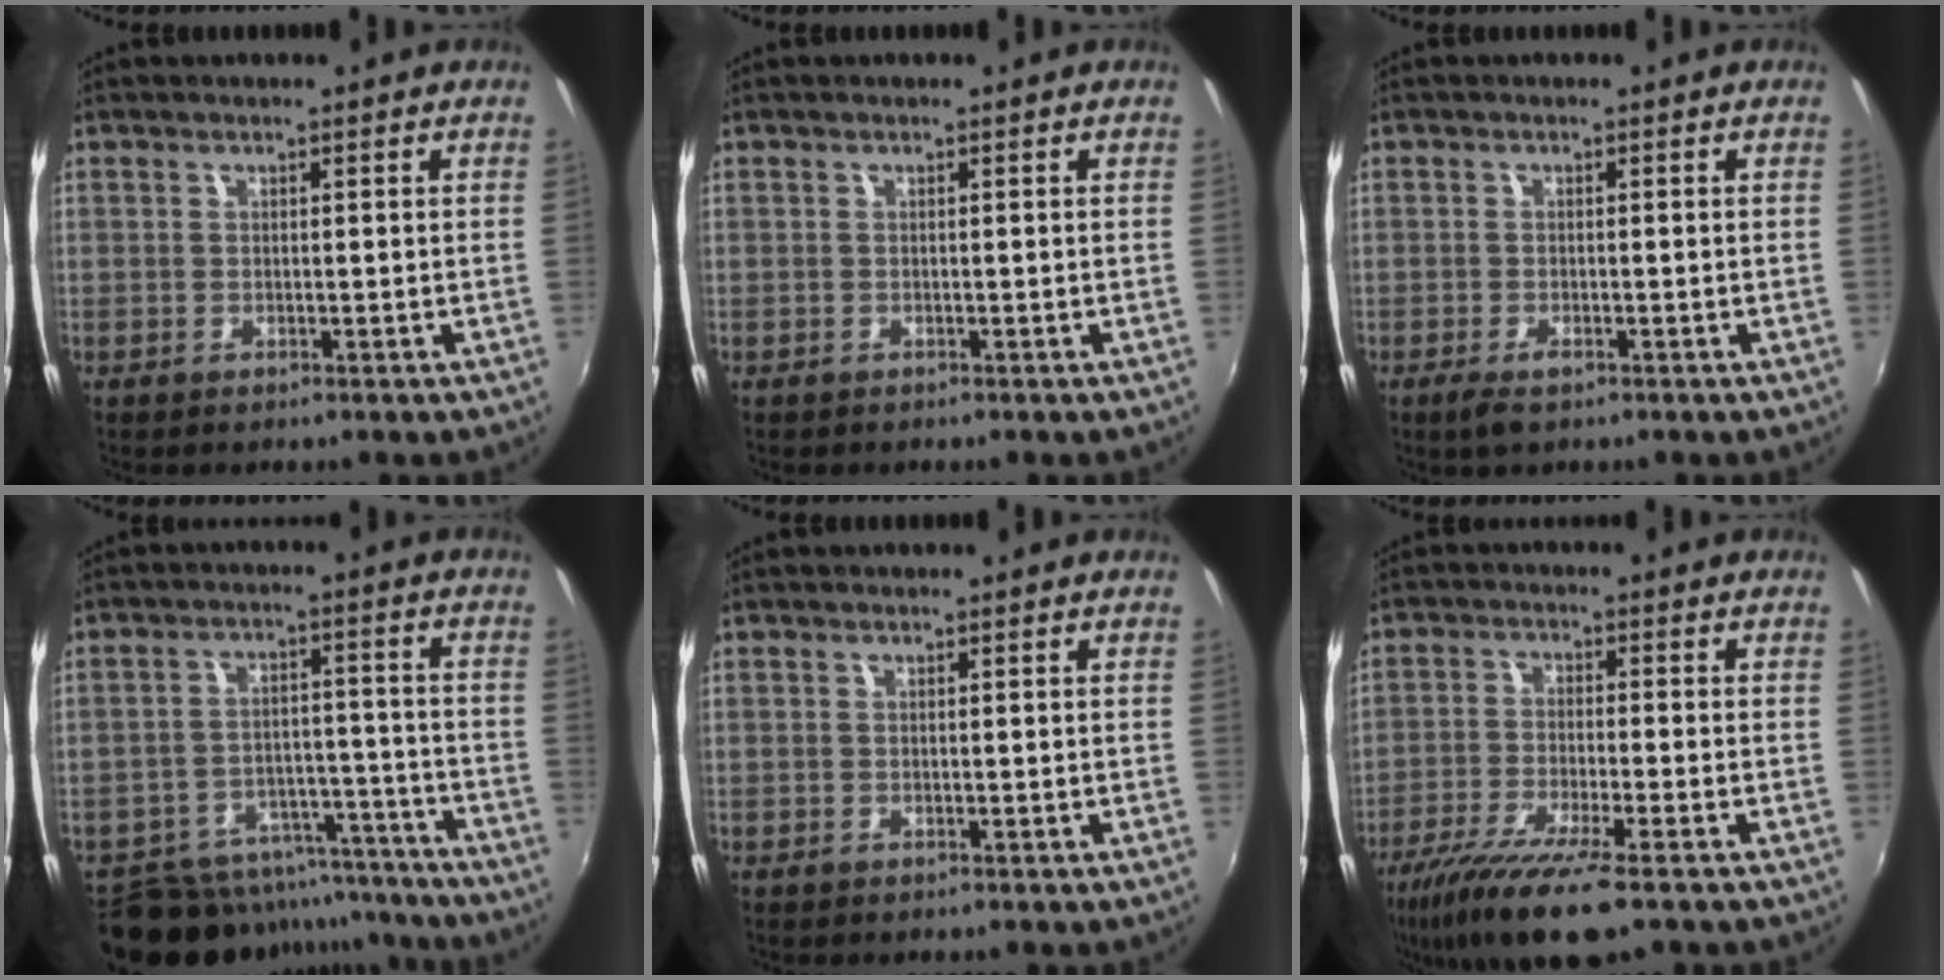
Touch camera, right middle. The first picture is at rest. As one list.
[{"total": 0.0}, {"total": 2.7, "force": [-1.7, 0.9, 1.8], "torque": [-0.040, -0.008, -0.031]}, {"total": 18.1, "force": [-15.9, 7.3, 4.8], "torque": [-0.103, 0.035, -0.204]}, {"total": 0.0}, {"total": 12.5, "force": [-8.7, 1.4, 8.9], "torque": [-0.190, -0.047, -0.156]}]